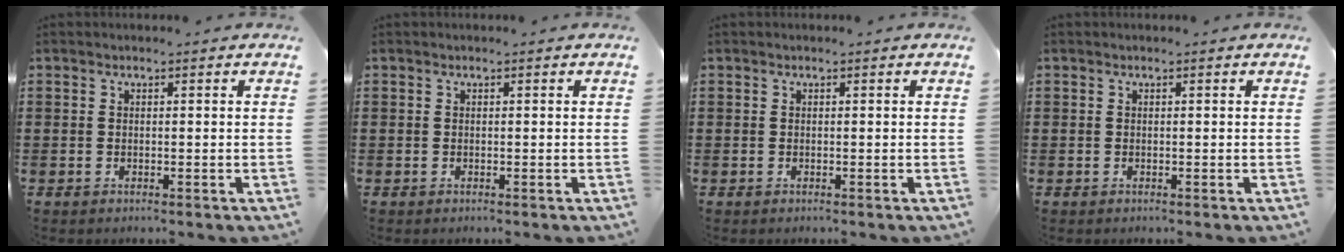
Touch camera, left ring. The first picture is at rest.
{"total": 0.0}
{"total": 0.0}
{"total": 0.0}